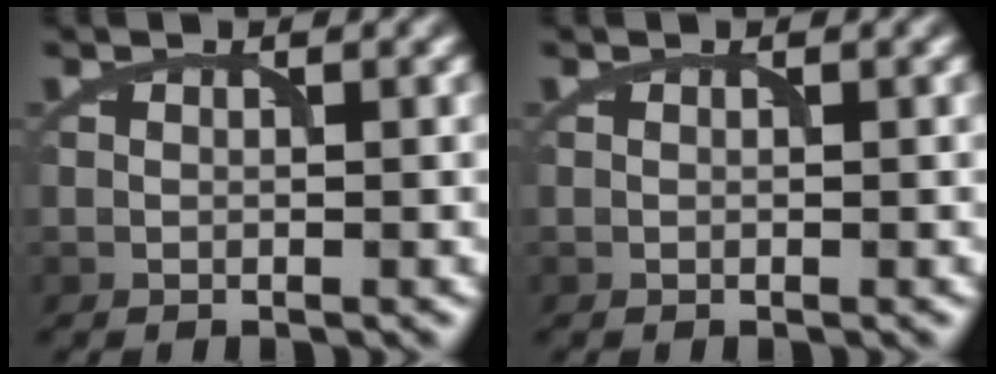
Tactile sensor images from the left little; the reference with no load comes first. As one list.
[{"total": 0.0}]